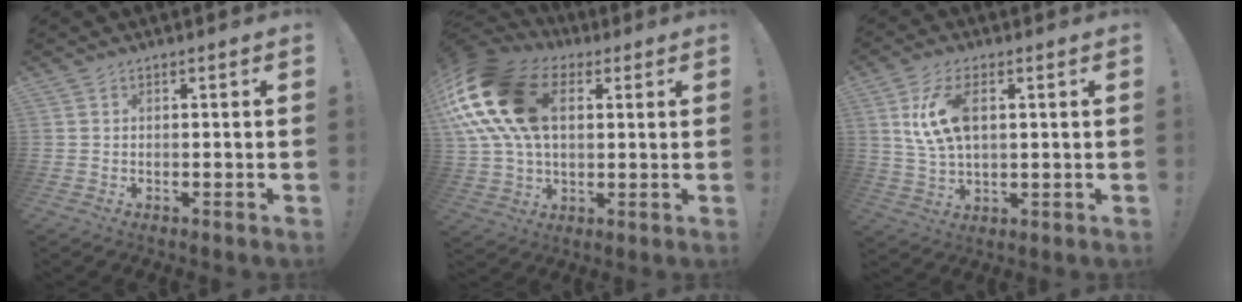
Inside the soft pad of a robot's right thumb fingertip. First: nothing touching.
{"total": 24.8, "force": [7.0, 16.3, 17.3], "torque": [-0.326, -0.011, 0.133]}
{"total": 11.4, "force": [2.8, 6.1, 9.3], "torque": [-0.182, 0.003, 0.052]}